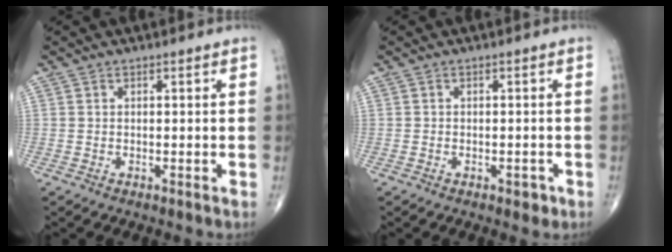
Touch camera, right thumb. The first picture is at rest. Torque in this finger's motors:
{"motor_torque": [0.22, 0.53, -0.17, -0.07, -0.01]}